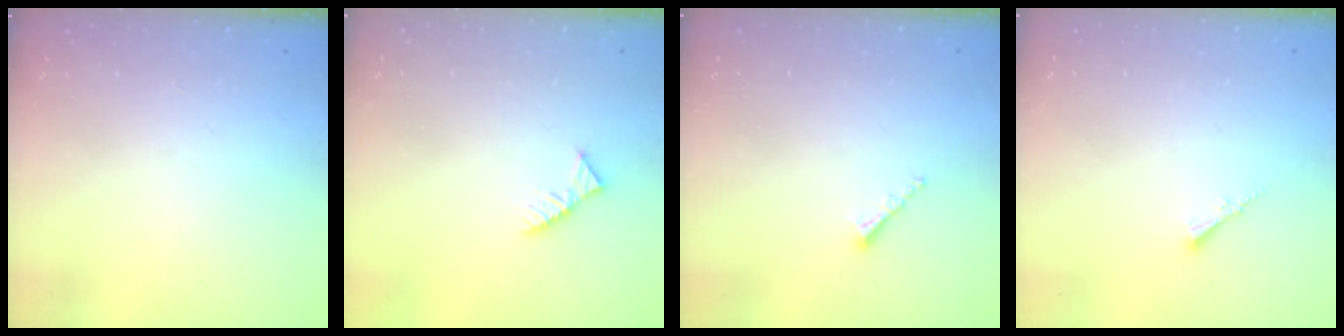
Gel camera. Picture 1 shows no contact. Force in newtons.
{"total": 4.4, "press": 4.3, "slide": 0.7}
{"total": 1.0, "press": 0.9, "slide": 0.4}
{"total": 1.7, "press": 1.6, "slide": 0.4}